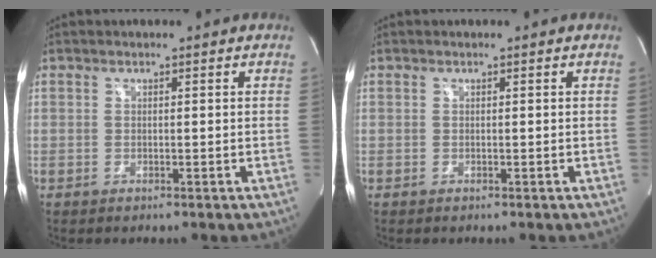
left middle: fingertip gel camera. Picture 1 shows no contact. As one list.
[{"total": 0.0}]